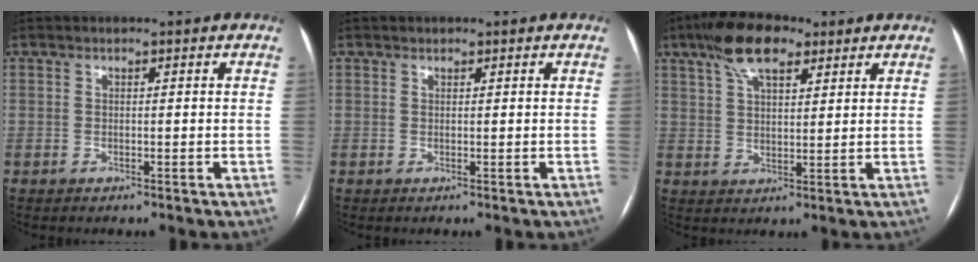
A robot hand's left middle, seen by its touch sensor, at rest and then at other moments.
{"total": 0.5, "force": [0.5, 0.2, 0.1], "torque": [-0.005, 0.000, 0.007]}
{"total": 9.1, "force": [5.7, 3.4, 6.3], "torque": [-0.123, 0.022, 0.101]}